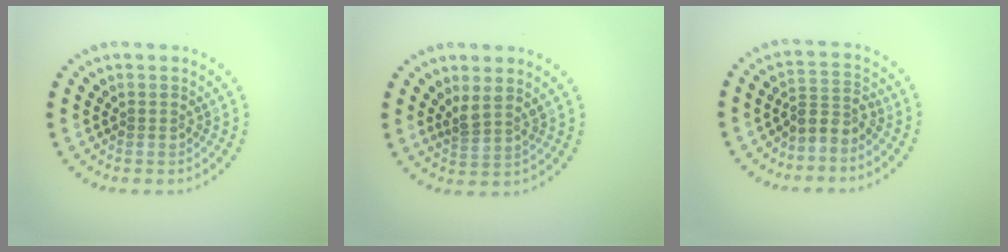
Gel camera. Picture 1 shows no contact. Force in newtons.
{"total": 2.0, "press": 1.5, "slide": 1.4}
{"total": 2.6, "press": 1.9, "slide": 1.9}